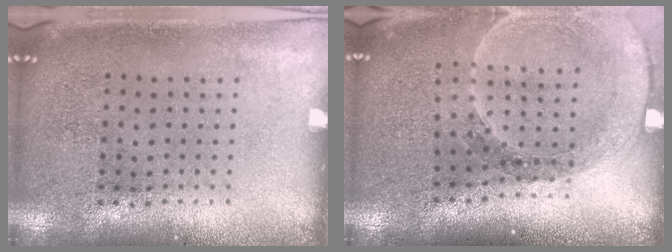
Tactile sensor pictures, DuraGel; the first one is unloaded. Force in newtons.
{"total": 1.5, "press": 1.5, "slide": 0.1}